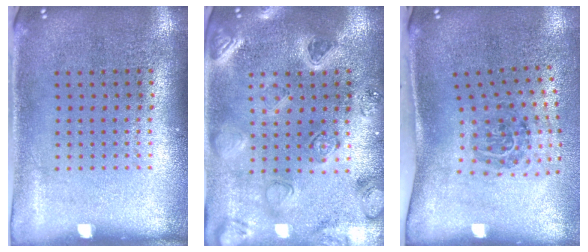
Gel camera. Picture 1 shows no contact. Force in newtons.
{"total": 2.3, "press": 2.2, "slide": 0.2}
{"total": 1.9, "press": 1.2, "slide": 1.5}